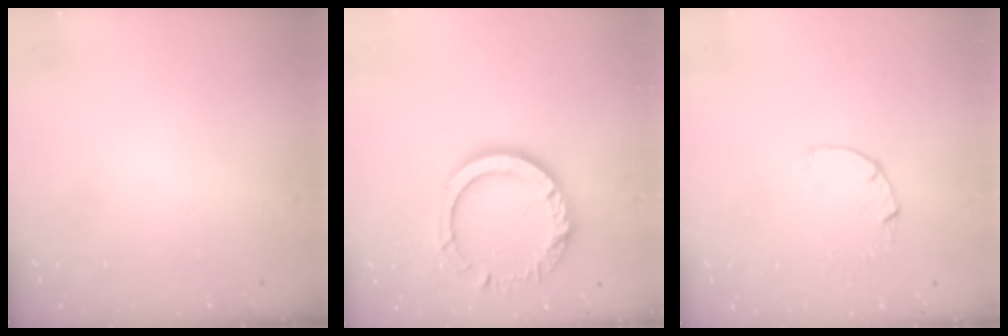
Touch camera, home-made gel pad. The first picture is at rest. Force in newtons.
{"total": 14.7, "press": 14.6, "slide": 1.3}
{"total": 2.6, "press": 2.6, "slide": 0.4}